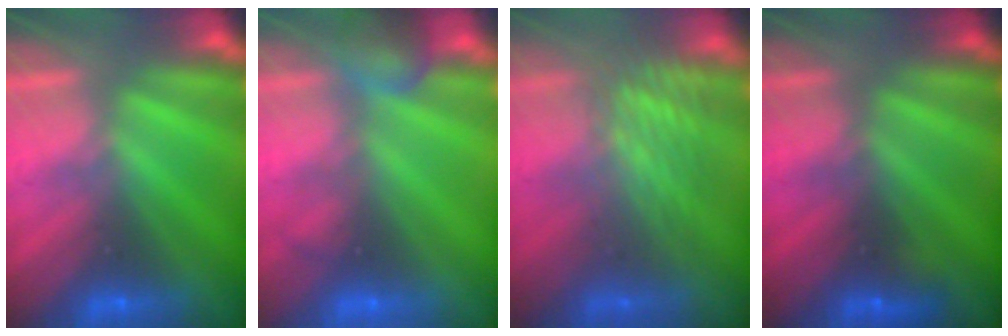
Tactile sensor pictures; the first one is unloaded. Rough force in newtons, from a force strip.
{"total": 2.5}
{"total": 2.9}
{"total": 1.5}